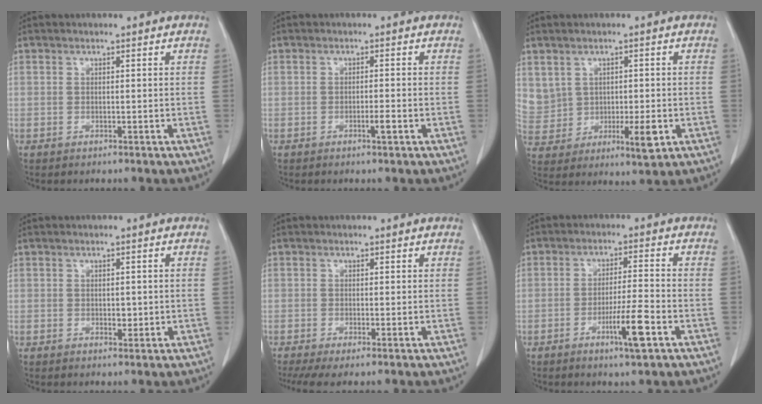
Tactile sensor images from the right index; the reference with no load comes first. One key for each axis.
{"total": 1.8, "fx": -0.7, "fy": 0.0, "fz": 1.6, "tx": -0.027, "ty": -0.002, "tz": -0.013}
{"total": 9.3, "fx": 0.6, "fy": 6.1, "fz": 7.0, "tx": -0.138, "ty": 0.001, "tz": 0.033}
{"total": 1.8, "fx": -0.1, "fy": 1.1, "fz": 1.4, "tx": -0.018, "ty": -0.001, "tz": 0.002}
{"total": 4.0, "fx": -2.0, "fy": 1.2, "fz": 3.3, "tx": -0.059, "ty": -0.012, "tz": -0.036}
{"total": 6.9, "fx": -3.1, "fy": 0.0, "fz": 6.2, "tx": -0.106, "ty": -0.010, "tz": -0.054}